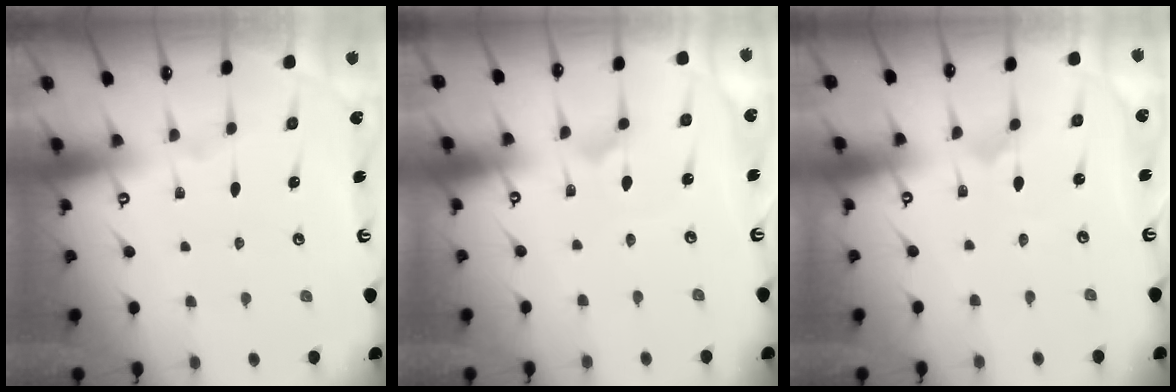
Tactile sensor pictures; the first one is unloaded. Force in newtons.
{"total": 2.3, "press": 2.3, "slide": 0.2}
{"total": 0.0}